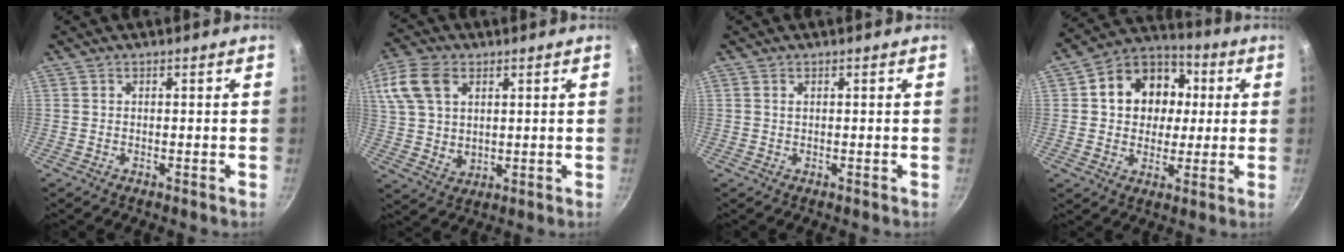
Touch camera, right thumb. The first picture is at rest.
{"total": 13.5, "force": [5.1, 9.2, 8.5], "torque": [-0.168, -0.002, 0.100]}
{"total": 0.5, "force": [0.2, 0.2, 0.4], "torque": [-0.008, 0.001, 0.005]}
{"total": 15.4, "force": [2.7, 12.6, 8.4], "torque": [-0.108, 0.022, 0.032]}